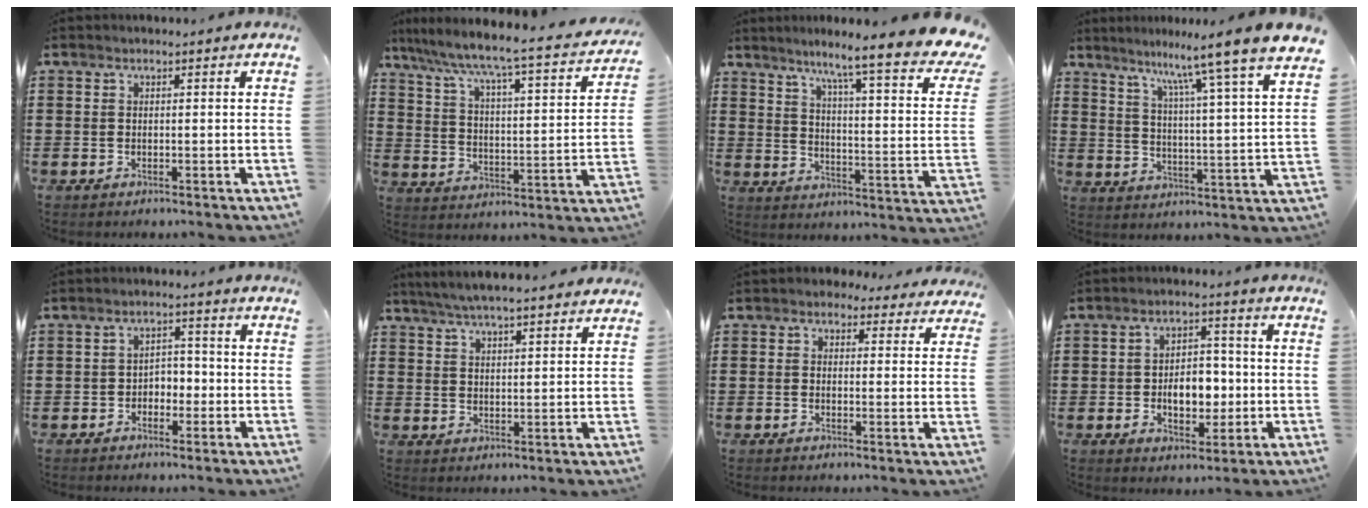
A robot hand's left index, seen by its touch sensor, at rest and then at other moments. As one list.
[{"total": 4.6, "force": [3.8, -0.5, 2.5], "torque": [-0.071, -0.048, 0.049]}, {"total": 9.0, "force": [6.7, -0.1, 6.0], "torque": [-0.111, -0.064, 0.095]}, {"total": 9.3, "force": [8.0, -1.7, 4.5], "torque": [-0.097, -0.072, 0.120]}, {"total": 2.7, "force": [-1.5, 1.9, 1.3], "torque": [-0.030, 0.007, -0.034]}, {"total": 4.6, "force": [4.4, 0.2, 1.5], "torque": [-0.042, -0.012, 0.079]}, {"total": 2.6, "force": [2.1, 1.4, 0.6], "torque": [-0.013, -0.001, 0.037]}, {"total": 6.9, "force": [-1.1, 4.3, 5.3], "torque": [-0.084, 0.006, -0.024]}]